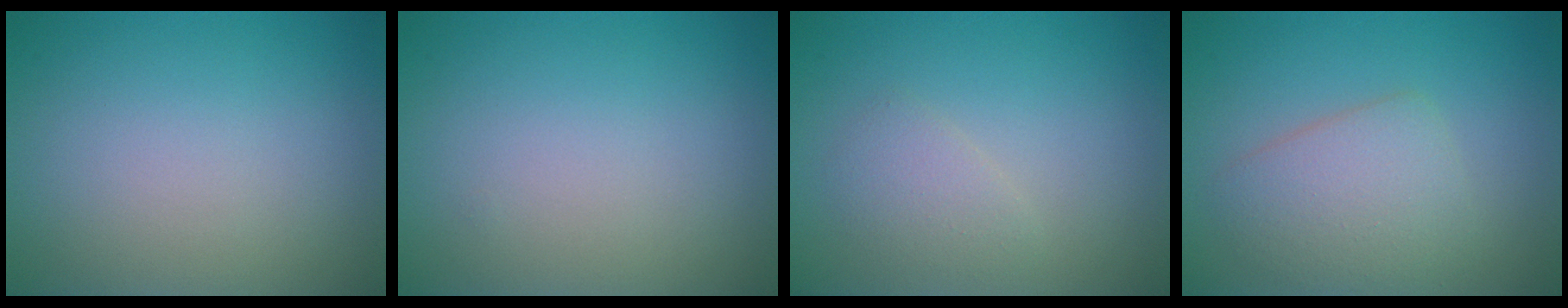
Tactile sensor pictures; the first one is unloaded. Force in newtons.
{"total": 0.0}
{"total": 1.5, "press": 1.5, "slide": 0.1}
{"total": 3.8, "press": 3.8, "slide": 0.1}